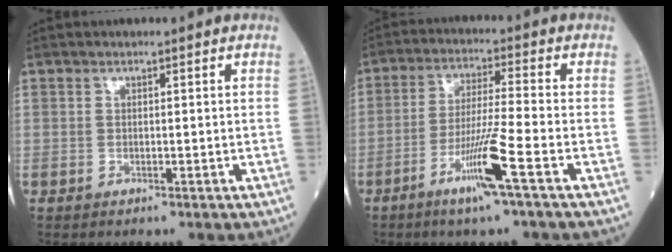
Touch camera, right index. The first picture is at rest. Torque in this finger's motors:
{"motor_torque": [1.30, -0.68, 0.60, 0.20]}